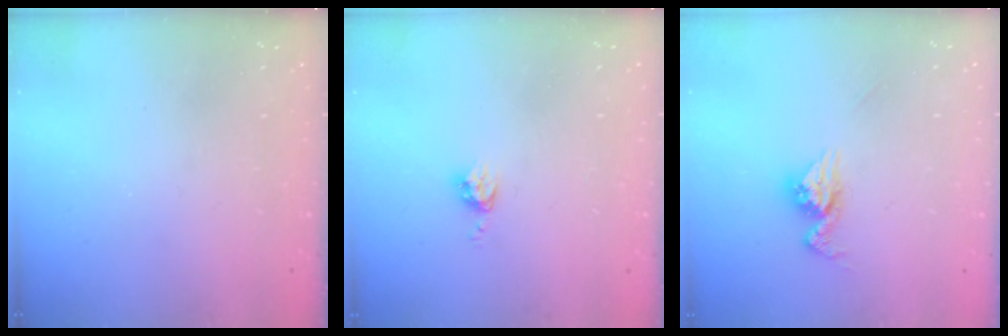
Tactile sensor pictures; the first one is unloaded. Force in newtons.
{"total": 4.2, "press": 4.1, "slide": 0.4}
{"total": 11.1, "press": 11.0, "slide": 0.9}